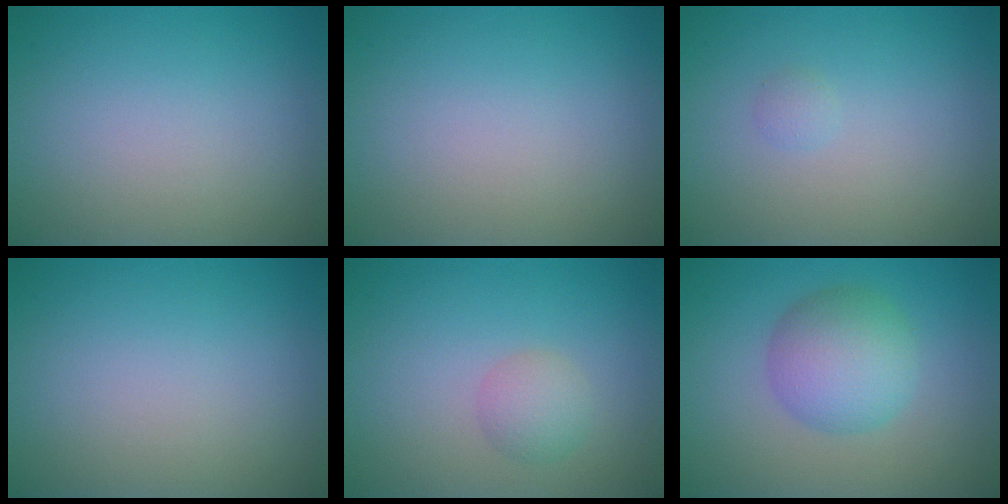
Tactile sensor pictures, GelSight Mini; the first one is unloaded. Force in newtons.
{"total": 0.0}
{"total": 0.6, "press": 0.6, "slide": 0.1}
{"total": 0.0}
{"total": 1.9, "press": 1.9, "slide": 0.0}
{"total": 4.9, "press": 4.9, "slide": 0.0}